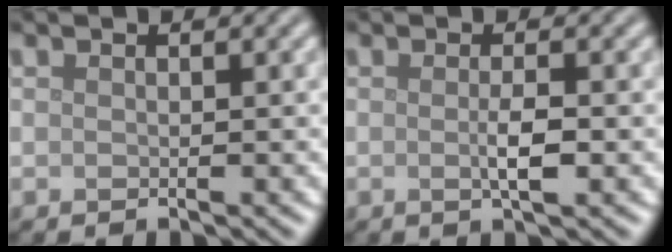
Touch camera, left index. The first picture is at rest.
{"total": 2.0, "force": [-0.2, 0.3, 2.0], "torque": [-0.037, -0.003, -0.005]}